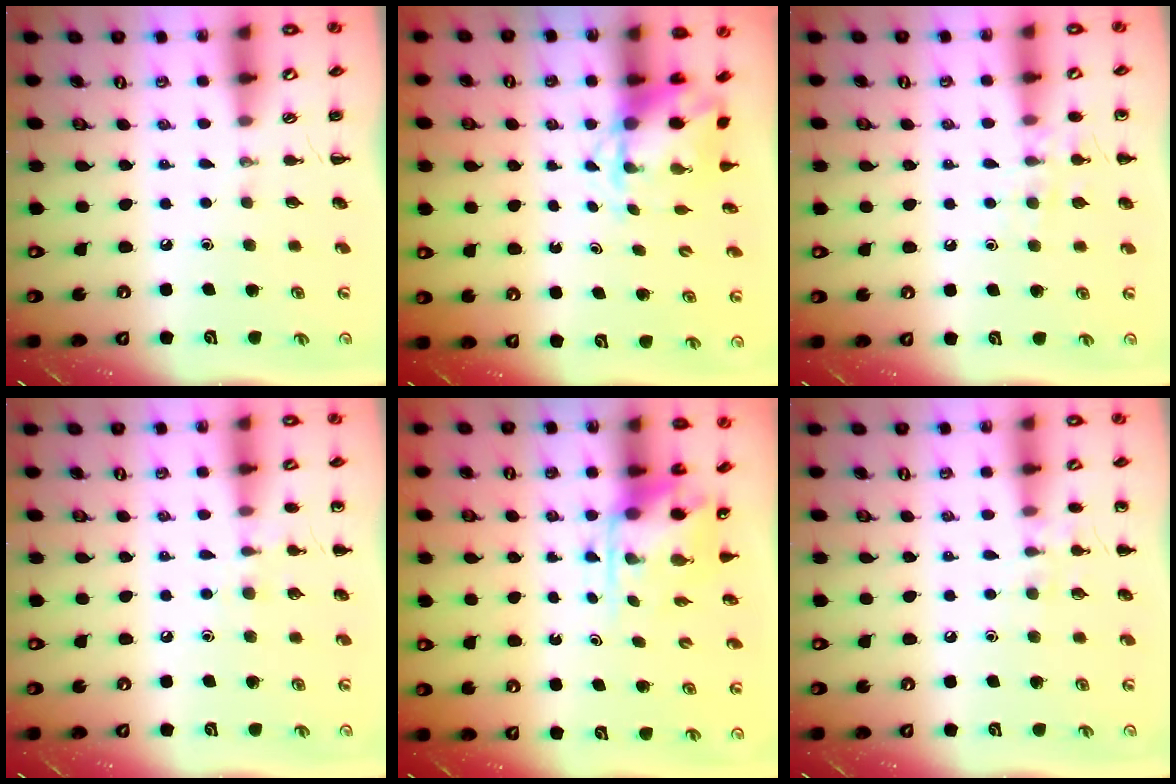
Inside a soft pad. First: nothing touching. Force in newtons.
{"total": 4.8, "press": 4.8, "slide": 0.4}
{"total": 8.5, "press": 8.4, "slide": 1.4}
{"total": 5.9, "press": 5.6, "slide": 1.9}
{"total": 4.6, "press": 4.6, "slide": 0.5}
{"total": 6.7, "press": 6.4, "slide": 2.1}